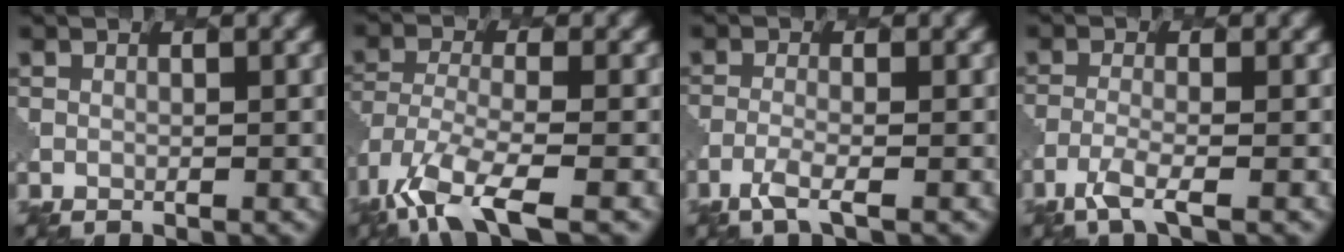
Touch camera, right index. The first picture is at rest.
{"total": 8.0, "force": [-5.0, 2.9, 5.6], "torque": [-0.118, -0.019, -0.098]}
{"total": 2.5, "force": [-1.6, 0.5, 1.9], "torque": [-0.038, -0.004, -0.044]}
{"total": 2.9, "force": [-1.9, 0.6, 2.2], "torque": [-0.046, -0.004, -0.051]}